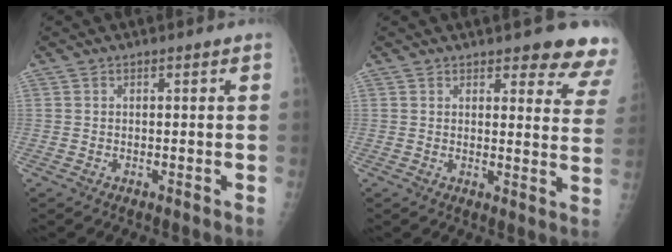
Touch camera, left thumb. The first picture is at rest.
{"total": 10.4, "force": [9.1, 2.9, 4.0], "torque": [-0.002, -0.054, 0.078]}